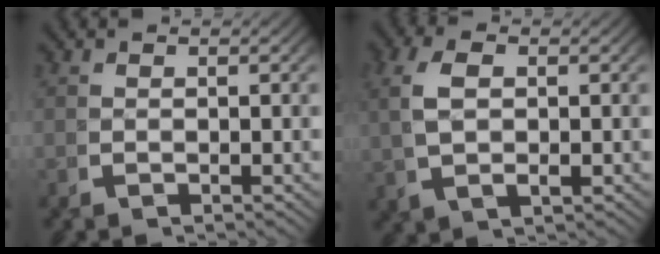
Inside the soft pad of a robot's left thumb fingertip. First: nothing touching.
{"total": 4.0, "force": [0.9, 2.2, 3.2], "torque": [-0.080, 0.000, 0.024]}